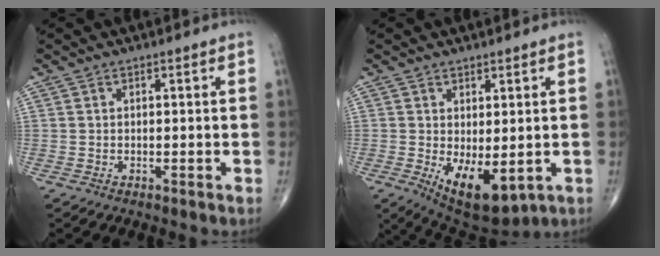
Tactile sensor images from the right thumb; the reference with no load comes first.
{"total": 9.8, "force": [-1.9, 4.6, 8.4], "torque": [-0.119, -0.019, -0.009]}